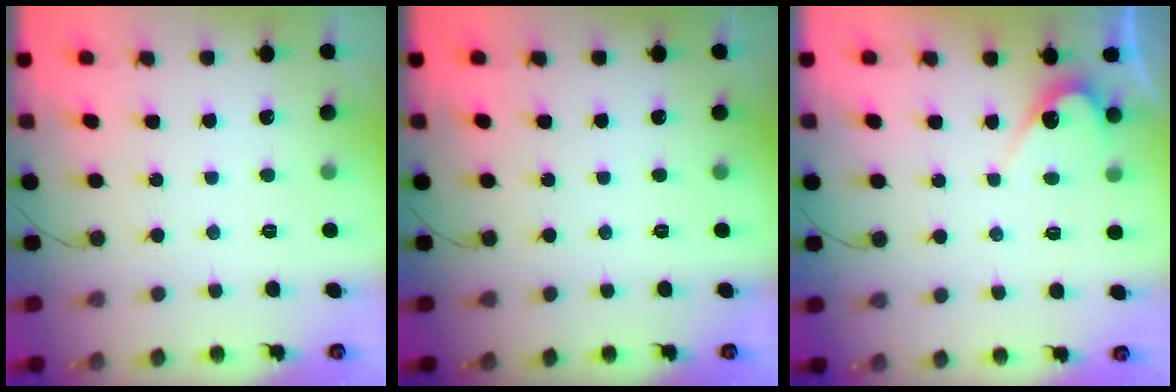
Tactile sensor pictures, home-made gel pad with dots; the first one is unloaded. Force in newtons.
{"total": 0.0}
{"total": 4.1, "press": 4.1, "slide": 0.3}